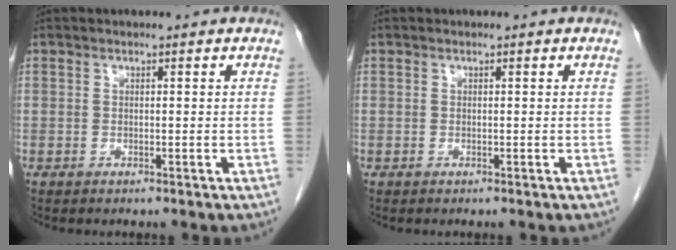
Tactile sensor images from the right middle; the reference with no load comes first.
{"total": 0.0}